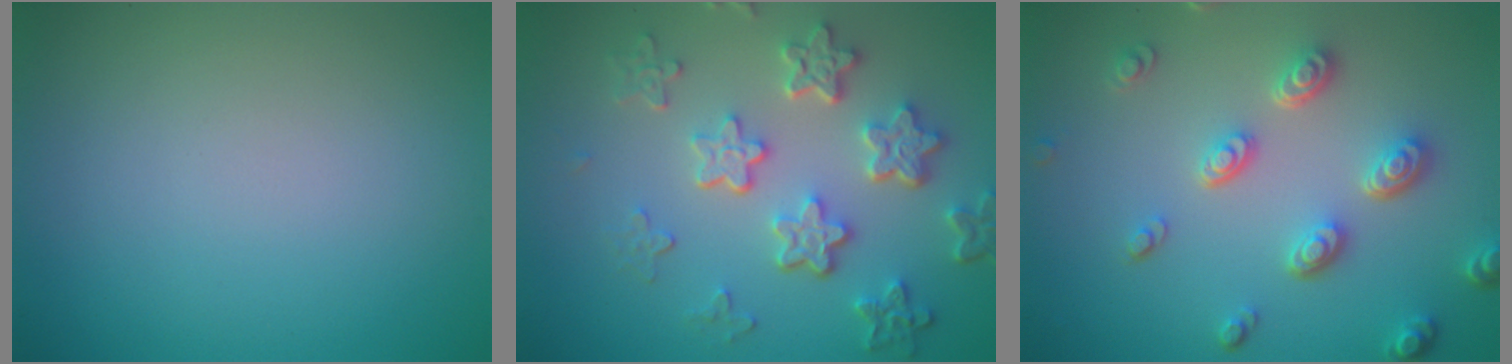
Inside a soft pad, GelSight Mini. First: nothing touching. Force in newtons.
{"total": 5.8, "press": 4.3, "slide": 3.8}
{"total": 4.5, "press": 3.6, "slide": 2.8}